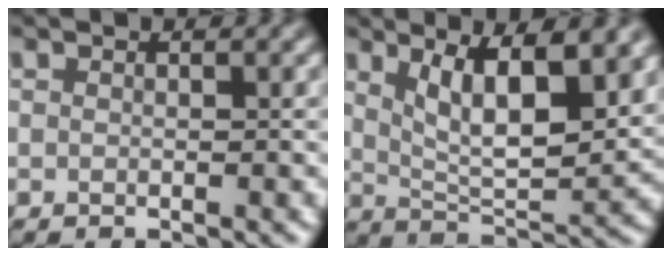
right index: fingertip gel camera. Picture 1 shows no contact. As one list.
[{"total": 6.9, "force": [2.8, 2.9, 5.6], "torque": [-0.098, -0.016, 0.052]}]